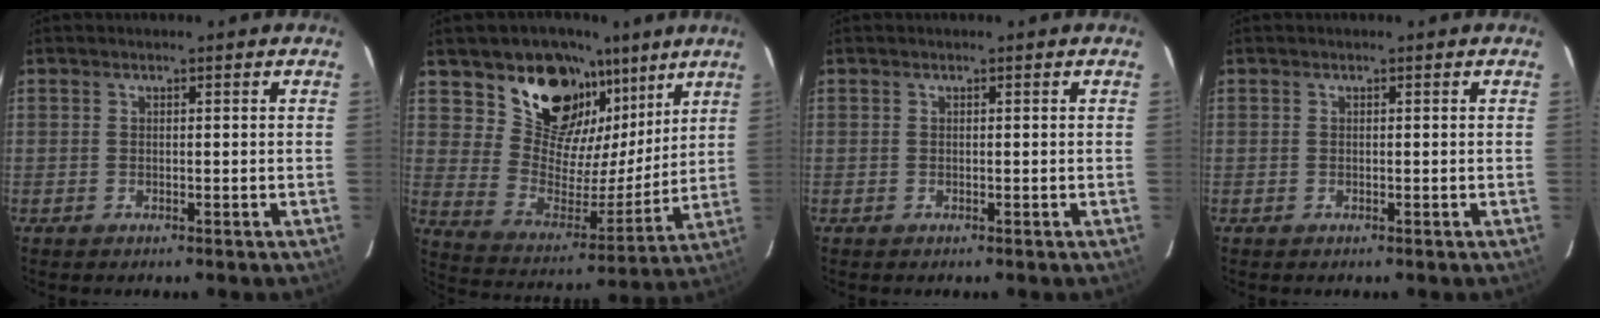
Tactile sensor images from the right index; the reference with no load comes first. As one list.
[{"total": 18.9, "force": [12.2, 12.2, 7.7], "torque": [-0.146, 0.001, 0.228]}, {"total": 0.0}, {"total": 0.0}]